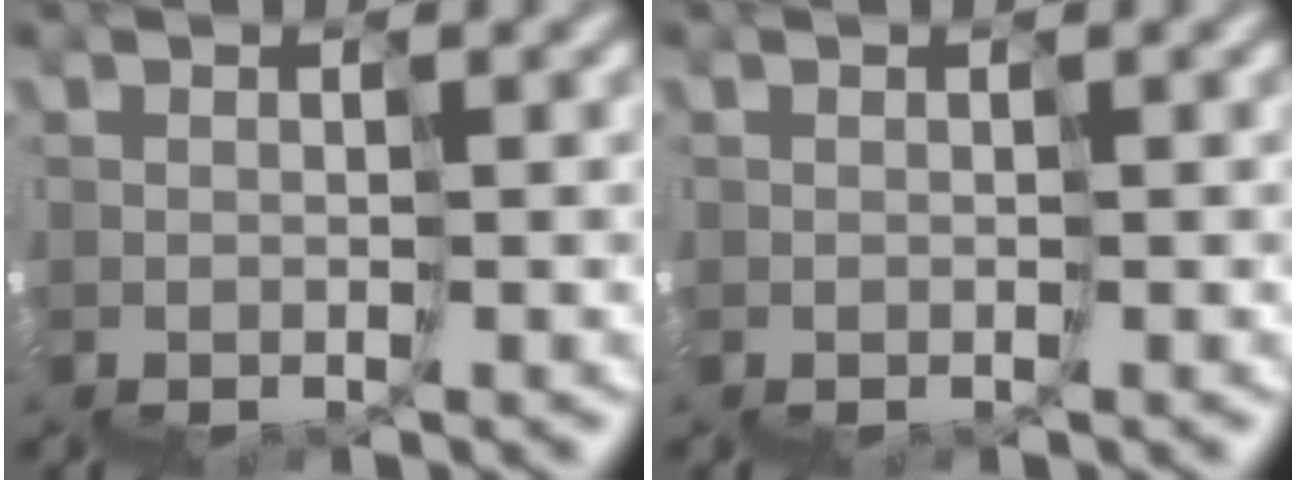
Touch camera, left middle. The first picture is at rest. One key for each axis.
{"total": 0.0}